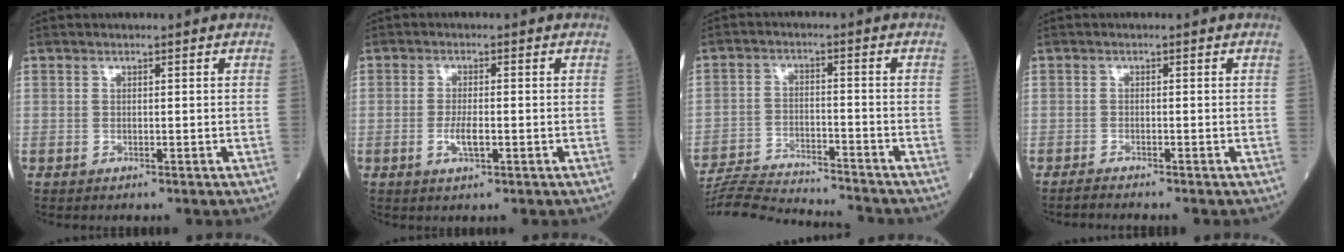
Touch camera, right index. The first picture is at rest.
{"total": 3.1, "force": [-0.9, 0.8, 2.8], "torque": [-0.057, 0.000, -0.012]}
{"total": 14.7, "force": [-14.3, 0.5, 3.6], "torque": [-0.066, -0.003, -0.223]}
{"total": 2.2, "force": [-2.0, -0.3, 0.9], "torque": [-0.017, -0.002, -0.030]}